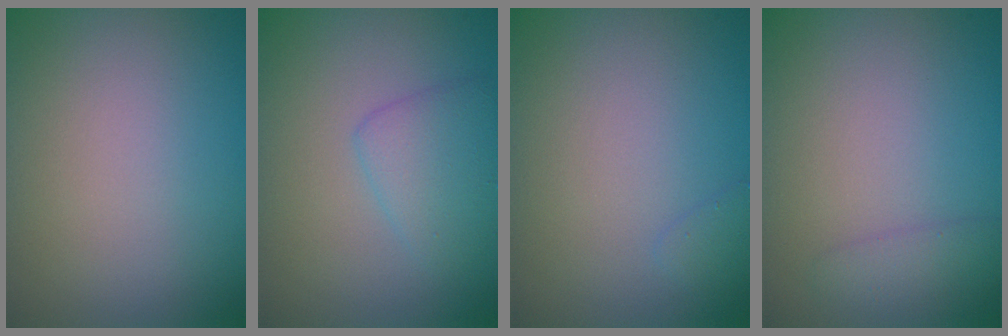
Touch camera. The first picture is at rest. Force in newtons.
{"total": 2.5, "press": 2.5, "slide": 0.1}
{"total": 0.8, "press": 0.8, "slide": 0.1}
{"total": 1.5, "press": 1.5, "slide": 0.1}